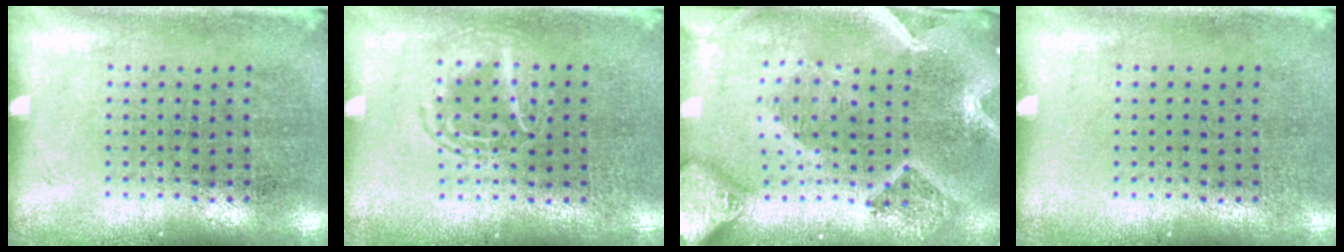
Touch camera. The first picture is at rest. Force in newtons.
{"total": 2.1, "press": 2.1, "slide": 0.3}
{"total": 3.6, "press": 3.0, "slide": 2.1}
{"total": 0.0}